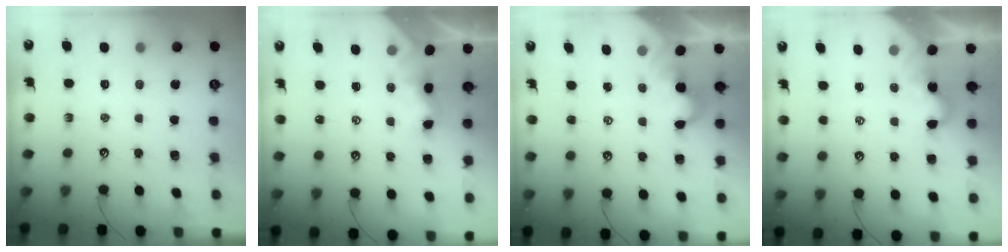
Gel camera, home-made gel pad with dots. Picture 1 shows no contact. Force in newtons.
{"total": 2.2, "press": 2.2, "slide": 0.3}
{"total": 2.0, "press": 1.9, "slide": 0.5}
{"total": 0.0}